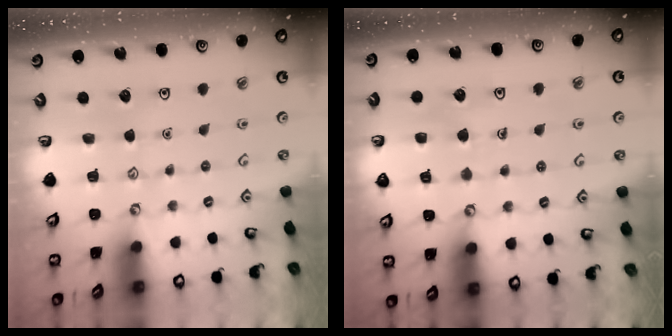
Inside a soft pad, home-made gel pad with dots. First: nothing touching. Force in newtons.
{"total": 4.8, "press": 4.8, "slide": 0.4}